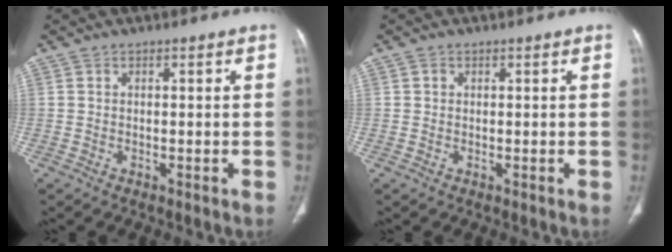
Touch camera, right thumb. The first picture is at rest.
{"total": 0.7, "force": [0.3, 0.7, 0.2], "torque": [0.001, 0.000, 0.006]}